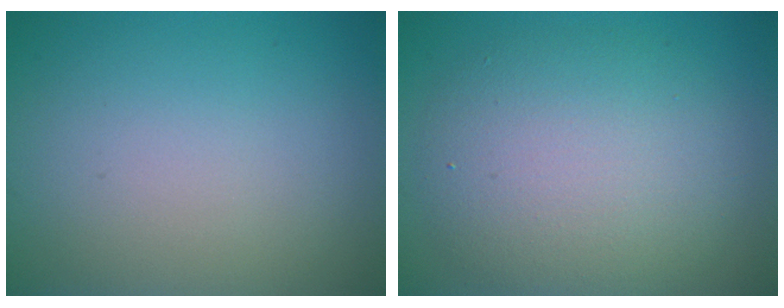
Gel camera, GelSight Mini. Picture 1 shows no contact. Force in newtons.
{"total": 6.9, "press": 6.9, "slide": 0.5}